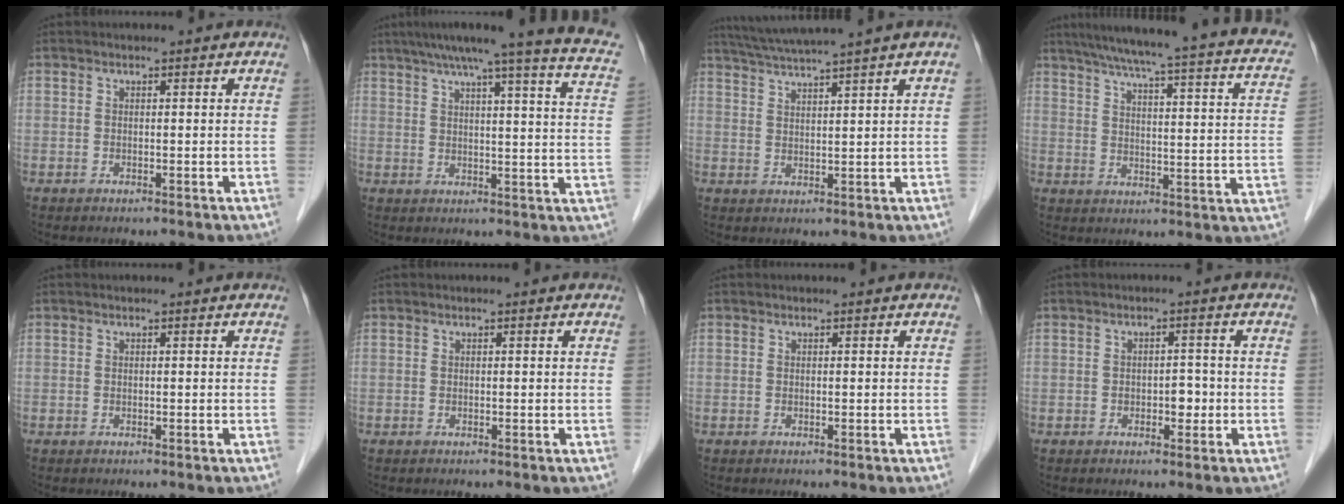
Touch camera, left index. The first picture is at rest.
{"total": 18.3, "force": [13.7, 0.1, 12.2], "torque": [-0.177, -0.002, 0.158]}
{"total": 8.4, "force": [6.9, -1.8, 4.5], "torque": [-0.076, 0.019, 0.110]}
{"total": 24.1, "force": [18.6, 2.4, 15.1], "torque": [-0.221, -0.008, 0.216]}
{"total": 0.0}
{"total": 0.0}
{"total": 0.0}
{"total": 2.3, "force": [-0.7, 1.4, 1.7], "torque": [-0.021, 0.005, -0.008]}